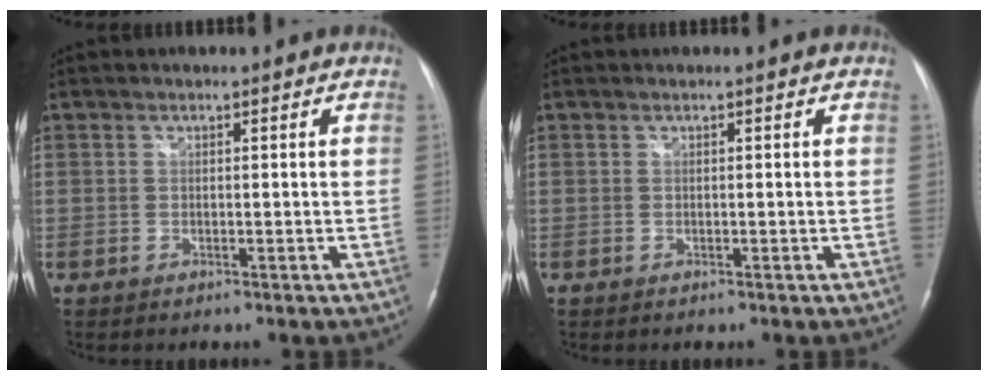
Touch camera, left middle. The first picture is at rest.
{"total": 0.0}